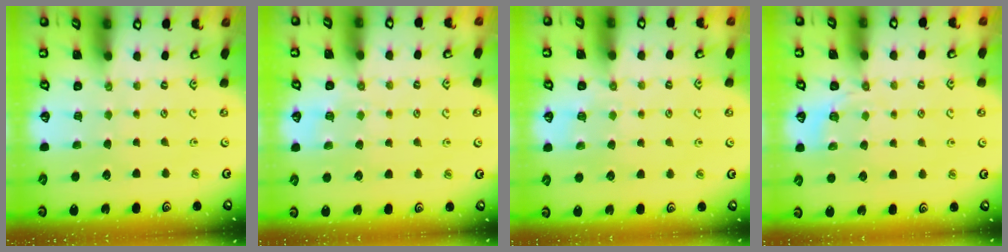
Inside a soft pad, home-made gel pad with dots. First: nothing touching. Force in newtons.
{"total": 5.6, "press": 5.5, "slide": 0.9}
{"total": 4.3, "press": 4.2, "slide": 0.9}
{"total": 4.3, "press": 3.8, "slide": 2.0}